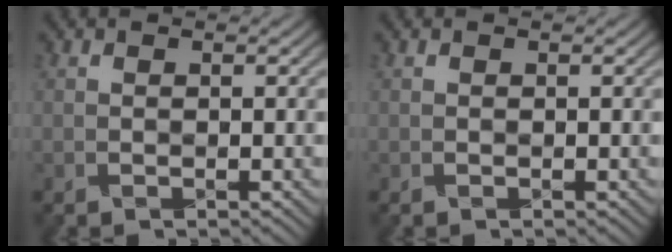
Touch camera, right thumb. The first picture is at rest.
{"total": 0.0}